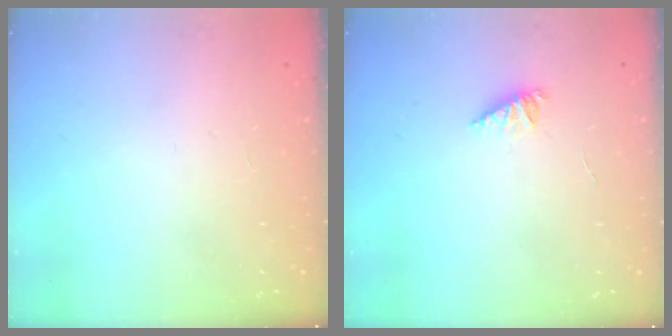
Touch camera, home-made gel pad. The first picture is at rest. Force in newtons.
{"total": 1.7, "press": 1.6, "slide": 0.4}